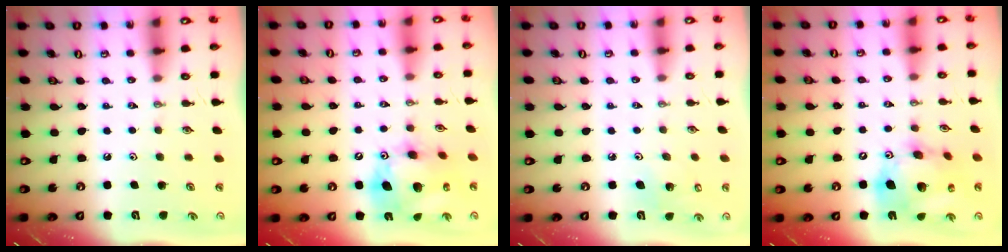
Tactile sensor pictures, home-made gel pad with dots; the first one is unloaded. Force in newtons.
{"total": 15.7, "press": 15.7, "slide": 1.4}
{"total": 6.4, "press": 6.1, "slide": 1.8}
{"total": 18.6, "press": 18.4, "slide": 2.6}